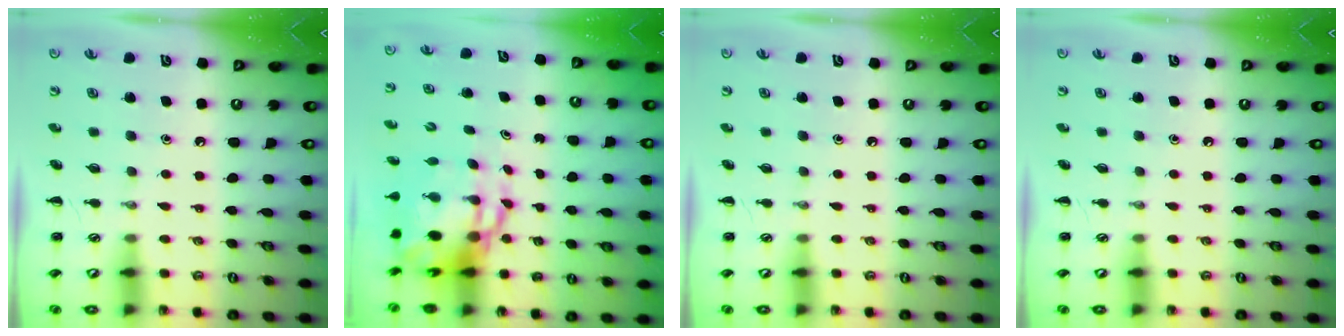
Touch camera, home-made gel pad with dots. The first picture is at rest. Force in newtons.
{"total": 8.4, "press": 8.1, "slide": 2.2}
{"total": 0.0}
{"total": 0.0}